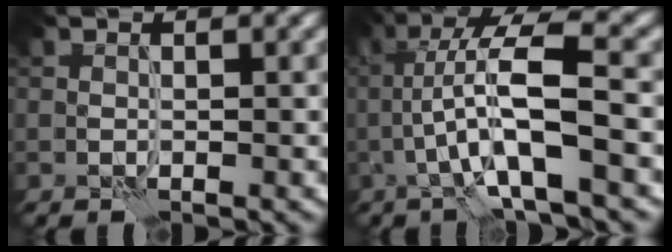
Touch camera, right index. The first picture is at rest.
{"total": 8.0, "force": [-1.5, 1.4, 7.7], "torque": [-0.141, 0.028, -0.033]}